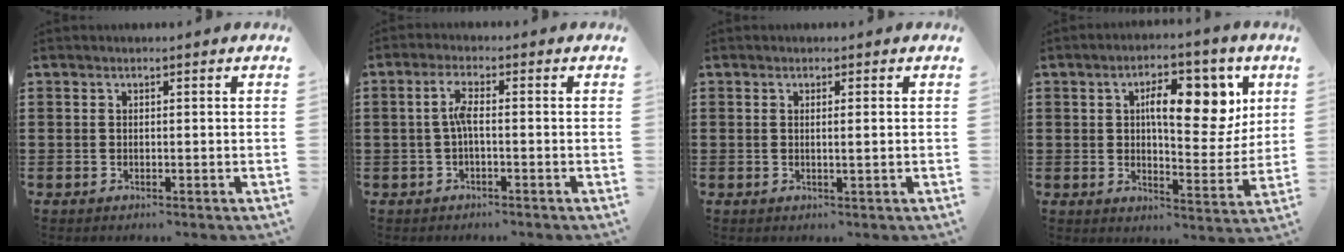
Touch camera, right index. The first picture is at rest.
{"total": 3.3, "force": [-0.5, 0.8, 3.2], "torque": [-0.068, 0.001, -0.014]}
{"total": 1.1, "force": [0.1, -0.3, 1.1], "torque": [-0.019, -0.006, 0.001]}
{"total": 11.3, "force": [4.0, 4.7, 9.5], "torque": [-0.145, -0.005, 0.058]}